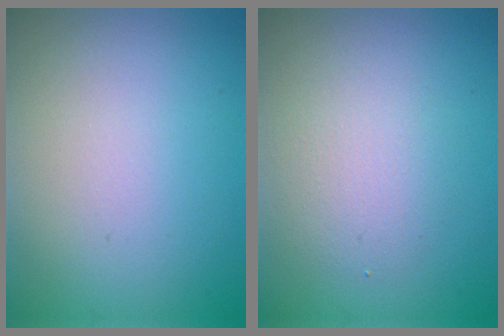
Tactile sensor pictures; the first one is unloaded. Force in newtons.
{"total": 2.5, "press": 2.5, "slide": 0.1}